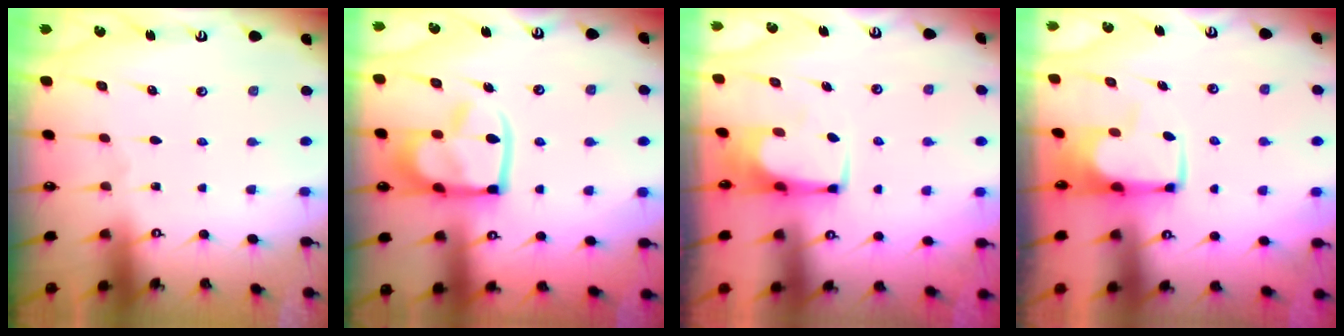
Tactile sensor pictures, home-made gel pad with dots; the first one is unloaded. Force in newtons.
{"total": 15.9, "press": 15.8, "slide": 1.7}
{"total": 1.4, "press": 1.4, "slide": 0.1}
{"total": 2.2, "press": 2.2, "slide": 0.5}